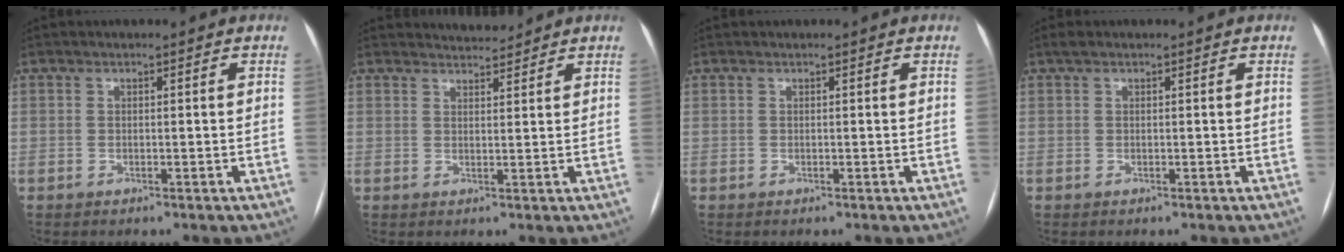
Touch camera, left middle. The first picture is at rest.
{"total": 2.7, "force": [2.7, 0.1, -0.3], "torque": [-0.004, 0.004, 0.048]}
{"total": 0.0}
{"total": 0.8, "force": [0.6, 0.3, 0.5], "torque": [-0.013, 0.016, 0.012]}